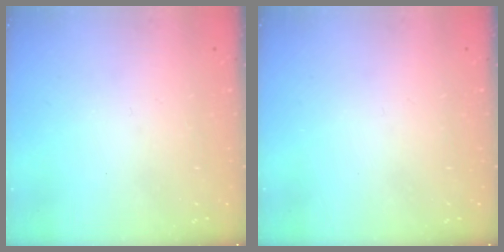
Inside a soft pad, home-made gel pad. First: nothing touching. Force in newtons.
{"total": 0.0}